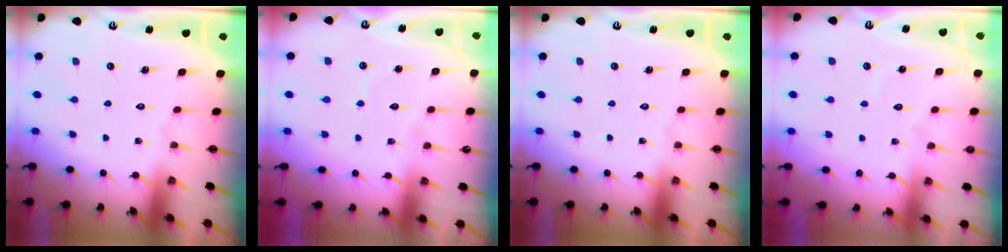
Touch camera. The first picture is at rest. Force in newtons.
{"total": 3.8, "press": 3.8, "slide": 0.2}
{"total": 0.0}
{"total": 3.2, "press": 3.2, "slide": 0.2}